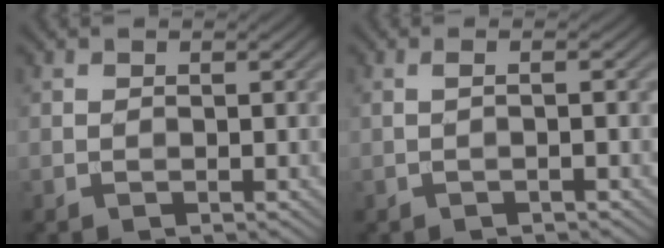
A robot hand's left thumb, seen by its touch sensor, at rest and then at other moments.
{"total": 1.5, "force": [-0.2, 0.1, 1.5], "torque": [-0.023, 0.007, -0.011]}